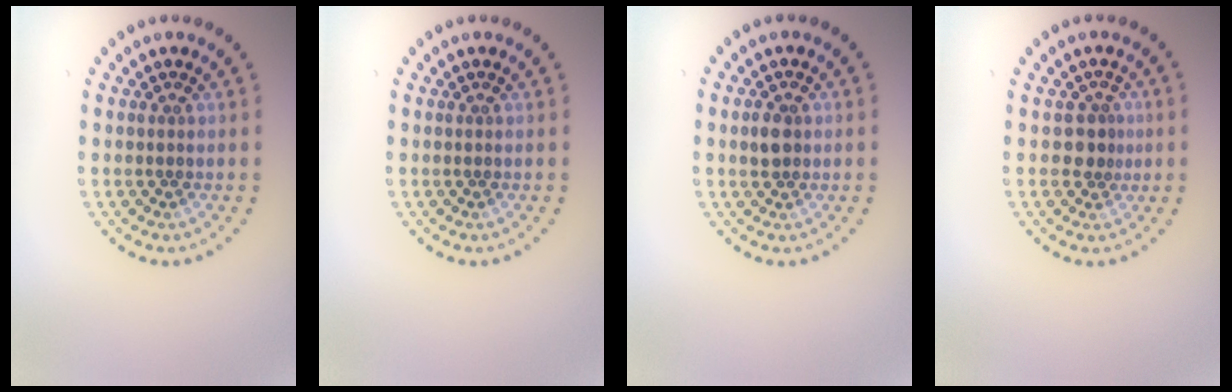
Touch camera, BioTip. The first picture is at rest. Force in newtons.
{"total": 0.0}
{"total": 1.7, "press": 1.7, "slide": 0.3}
{"total": 1.5, "press": 1.1, "slide": 1.0}